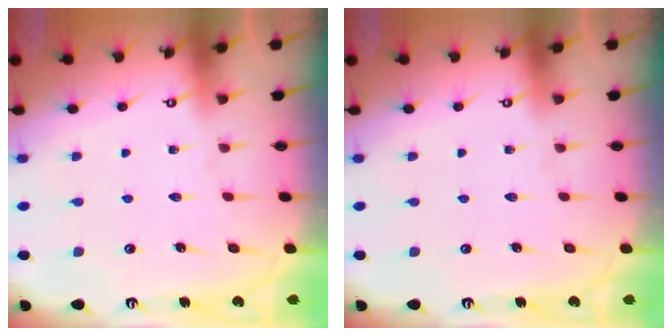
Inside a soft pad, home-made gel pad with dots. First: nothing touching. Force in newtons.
{"total": 0.0}